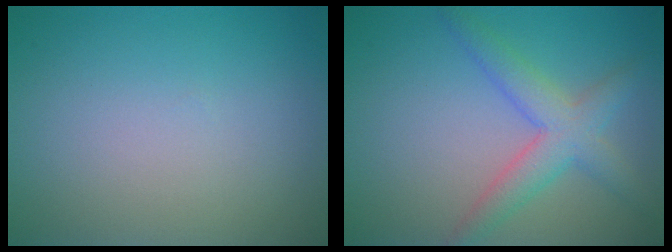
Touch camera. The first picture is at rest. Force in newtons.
{"total": 4.0, "press": 4.0, "slide": 0.2}